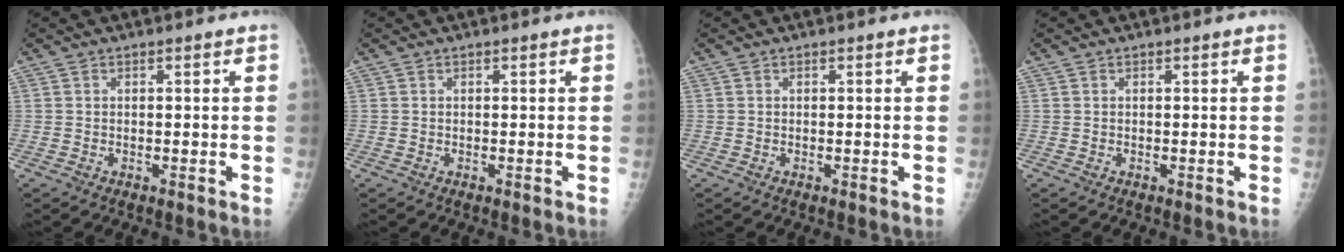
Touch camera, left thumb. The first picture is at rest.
{"total": 0.0}
{"total": 0.0}
{"total": 0.0}